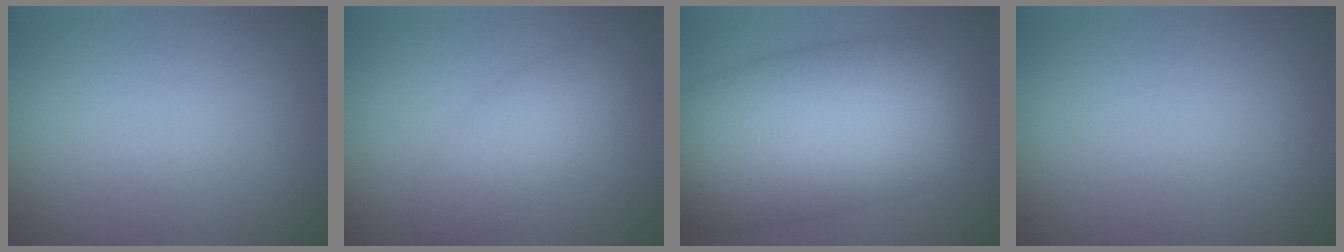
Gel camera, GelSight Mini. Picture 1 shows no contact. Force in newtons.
{"total": 2.9, "press": 2.9, "slide": 0.1}
{"total": 12.8, "press": 12.8, "slide": 0.5}
{"total": 0.0}